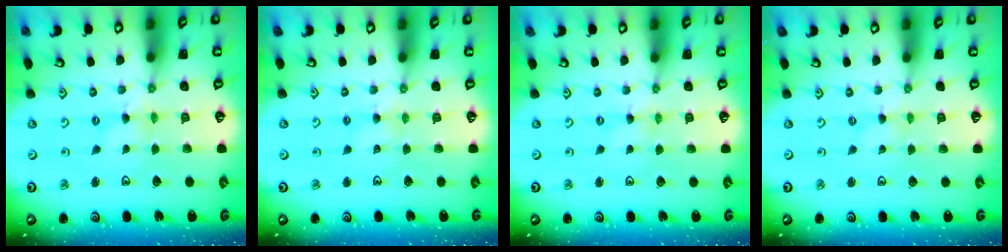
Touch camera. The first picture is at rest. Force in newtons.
{"total": 2.2, "press": 2.1, "slide": 0.4}
{"total": 0.0}
{"total": 0.0}